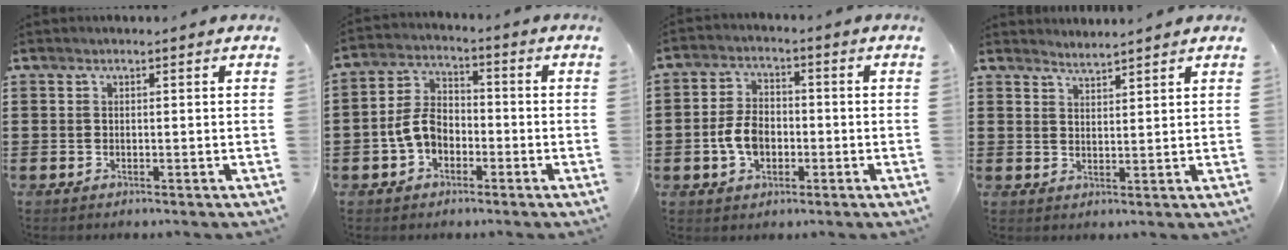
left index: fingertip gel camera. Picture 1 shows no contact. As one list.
[{"total": 5.8, "force": [-2.1, 4.0, 3.6], "torque": [-0.095, 0.007, -0.048]}, {"total": 5.9, "force": [-1.4, 3.8, 4.2], "torque": [-0.105, 0.002, -0.033]}, {"total": 2.3, "force": [2.3, -0.2, -0.3], "torque": [-0.003, -0.005, 0.044]}]